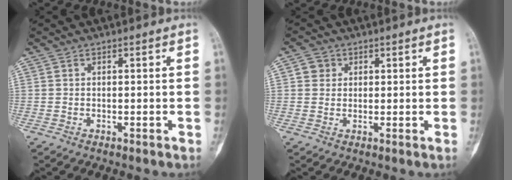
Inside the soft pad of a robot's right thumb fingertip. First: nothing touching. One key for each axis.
{"total": 2.7, "fx": 0.7, "fy": 2.6, "fz": 0.6, "tx": 0.012, "ty": 0.001, "tz": 0.006}